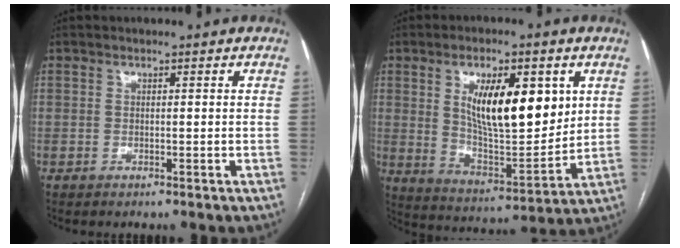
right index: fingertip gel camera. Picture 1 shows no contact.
{"total": 15.6, "force": [5.0, 5.2, 13.9], "torque": [-0.231, -0.003, 0.091]}